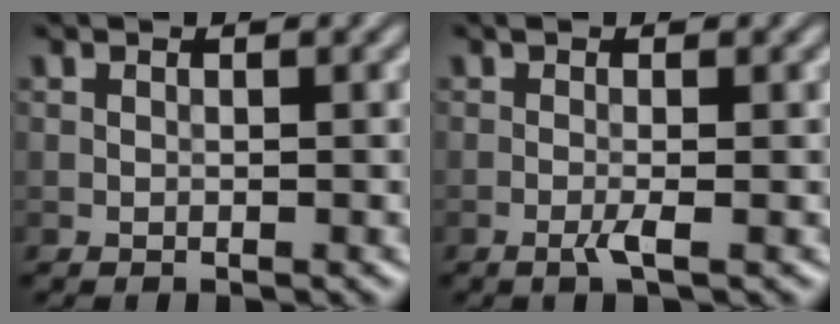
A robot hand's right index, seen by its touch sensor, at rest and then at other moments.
{"total": 1.5, "force": [-0.5, 0.1, 1.4], "torque": [-0.032, -0.003, -0.013]}